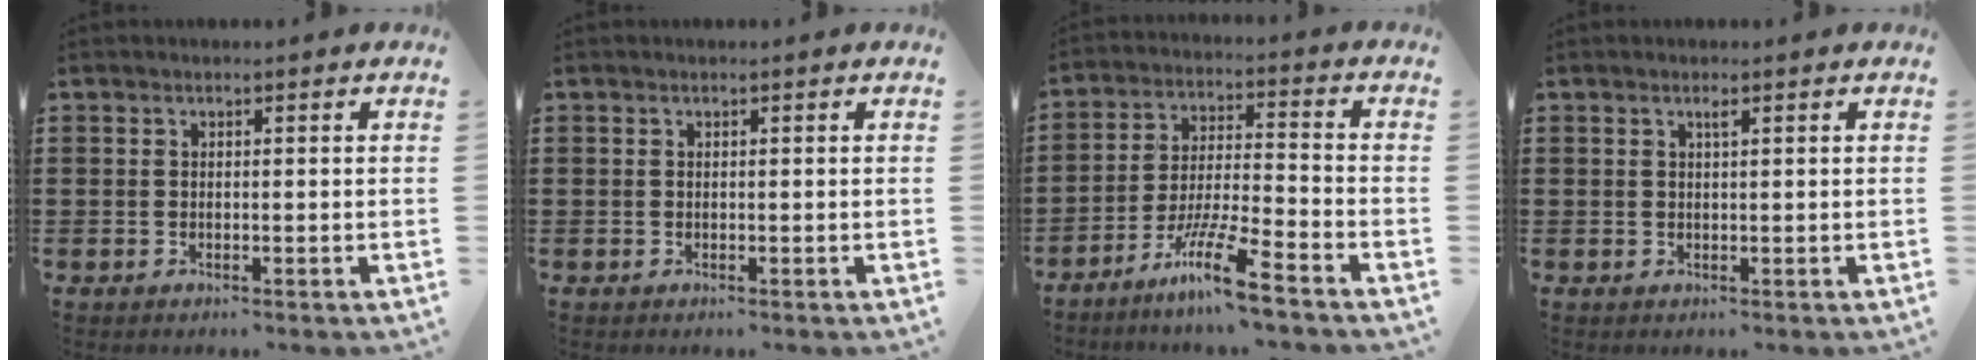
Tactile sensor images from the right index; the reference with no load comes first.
{"total": 0.0}
{"total": 10.3, "force": [-7.6, 0.5, 6.8], "torque": [-0.141, 0.000, -0.151]}
{"total": 0.8, "force": [0.4, 0.0, 0.7], "torque": [-0.014, 0.000, 0.007]}